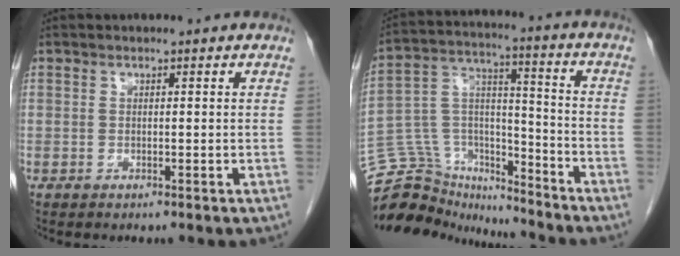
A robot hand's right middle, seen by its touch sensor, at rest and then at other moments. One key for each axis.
{"total": 16.8, "fx": -15.9, "fy": 5.0, "fz": 2.4, "tx": -0.051, "ty": 0.066, "tz": -0.265}